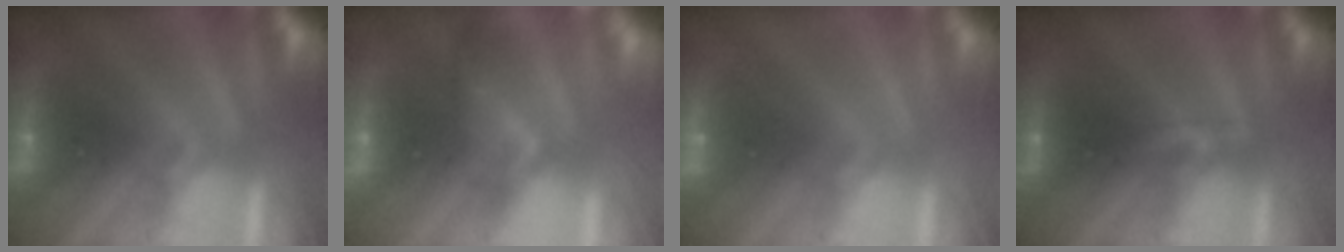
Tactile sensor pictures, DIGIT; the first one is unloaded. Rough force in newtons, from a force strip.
{"total": 10.1}
{"total": 1.8}
{"total": 2.2}